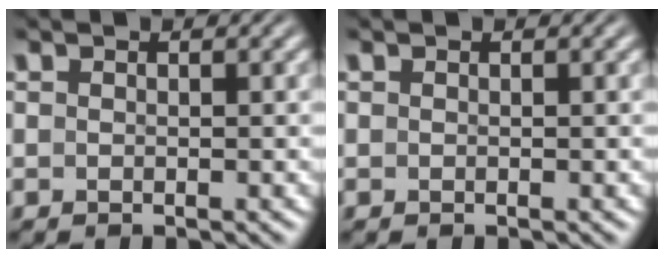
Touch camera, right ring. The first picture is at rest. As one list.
[{"total": 0.0}]